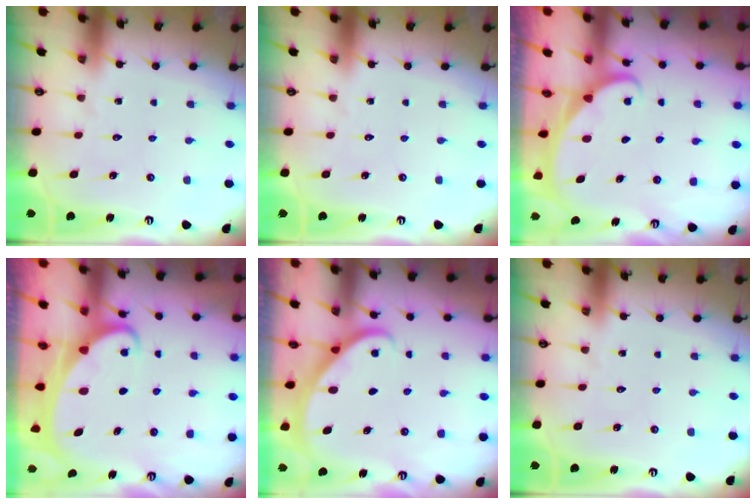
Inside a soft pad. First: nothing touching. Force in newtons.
{"total": 0.0}
{"total": 1.8, "press": 1.7, "slide": 0.1}
{"total": 3.5, "press": 3.5, "slide": 0.5}
{"total": 2.4, "press": 2.4, "slide": 0.2}
{"total": 0.0}